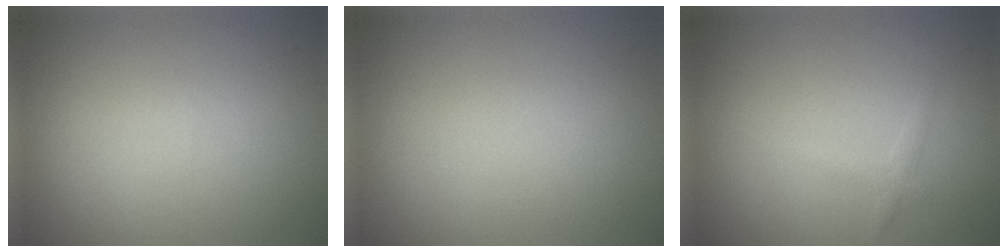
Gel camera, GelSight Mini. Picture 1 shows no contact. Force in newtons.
{"total": 0.0}
{"total": 1.1, "press": 1.1, "slide": 0.0}